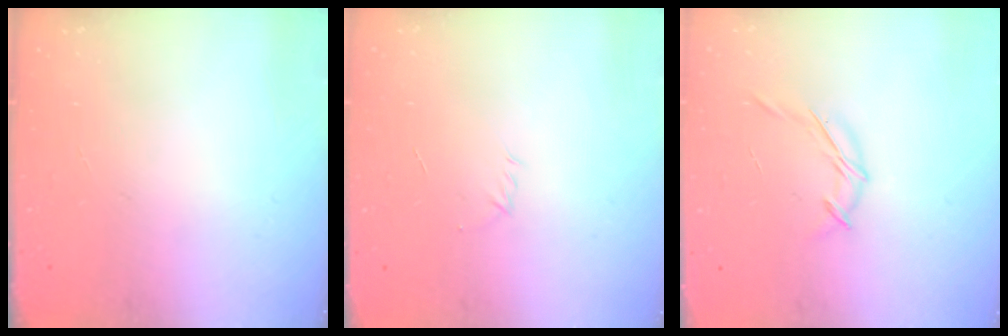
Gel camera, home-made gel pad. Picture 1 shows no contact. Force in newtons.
{"total": 2.9, "press": 2.8, "slide": 0.8}
{"total": 6.8, "press": 6.7, "slide": 0.9}